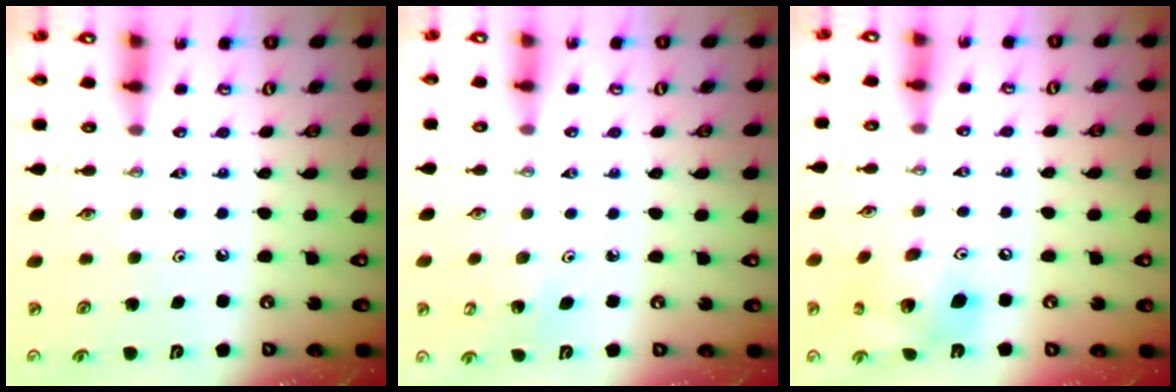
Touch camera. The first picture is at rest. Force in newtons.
{"total": 2.9, "press": 2.9, "slide": 0.2}
{"total": 15.6, "press": 15.4, "slide": 2.5}